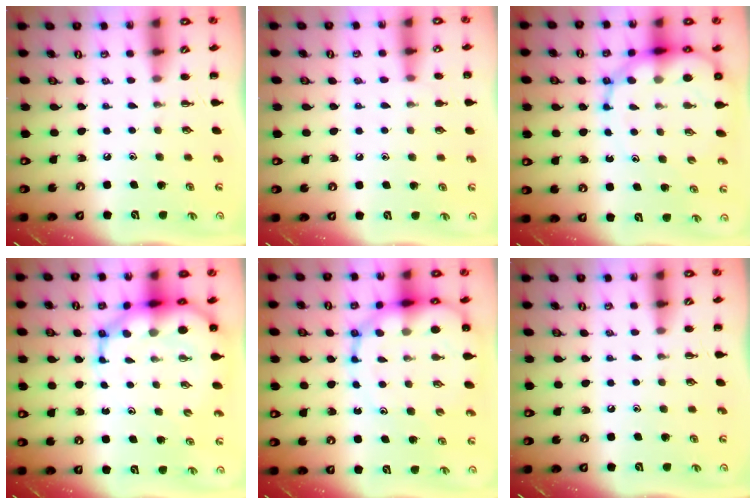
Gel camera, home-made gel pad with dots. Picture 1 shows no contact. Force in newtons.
{"total": 6.4, "press": 6.2, "slide": 1.7}
{"total": 15.1, "press": 14.7, "slide": 3.7}
{"total": 11.5, "press": 11.0, "slide": 3.3}
{"total": 14.1, "press": 13.6, "slide": 3.5}
{"total": 0.0}